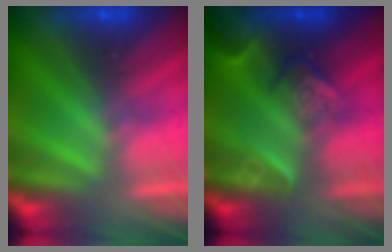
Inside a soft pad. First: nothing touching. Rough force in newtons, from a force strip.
{"total": 2.4}